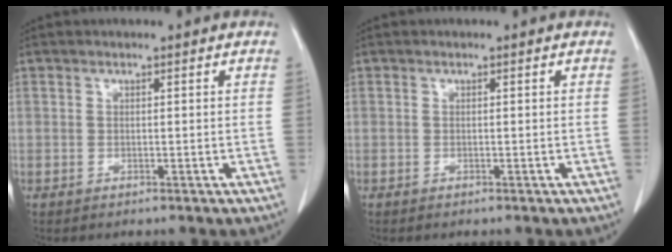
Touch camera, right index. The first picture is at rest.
{"total": 0.0}